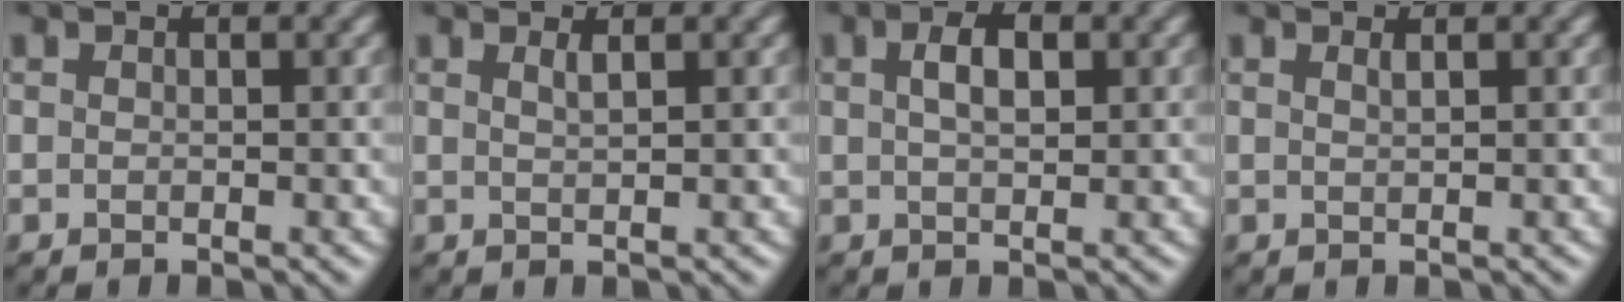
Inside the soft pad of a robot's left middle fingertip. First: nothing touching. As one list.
[{"total": 1.1, "force": [0.6, 0.3, 0.9], "torque": [-0.007, 0.002, 0.008]}, {"total": 2.8, "force": [0.9, 1.3, 2.3], "torque": [-0.042, 0.005, 0.016]}, {"total": 0.7, "force": [0.4, 0.2, 0.6], "torque": [-0.003, 0.002, 0.006]}]